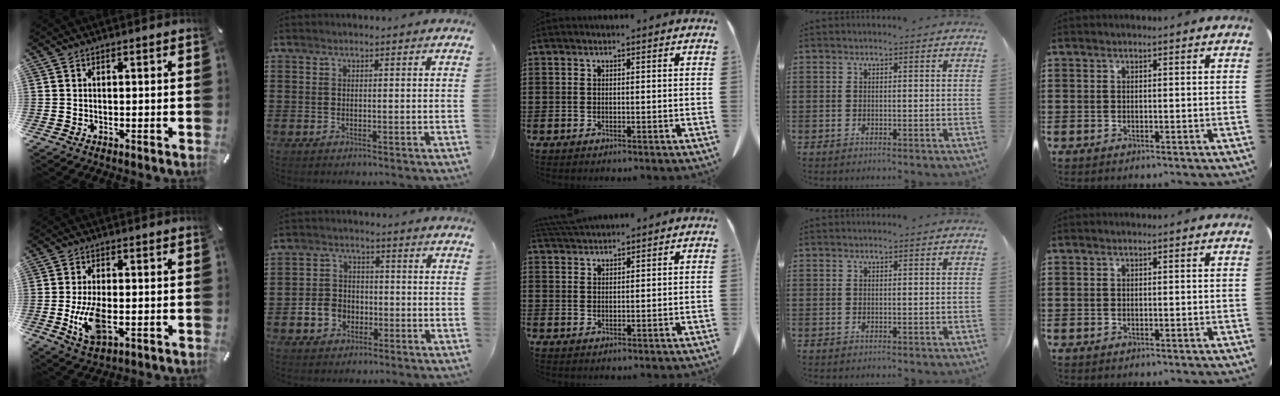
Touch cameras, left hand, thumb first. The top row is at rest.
{"thumb": {"total": 9.3, "force": [-1.6, 4.7, 7.9], "torque": [-0.174, -0.017, -0.030]}, "index": {"total": 4.6, "force": [-1.9, 3.7, 2.0], "torque": [-0.050, 0.008, -0.039]}, "middle": {"total": 2.8, "force": [2.8, 0.1, 0.5], "torque": [-0.018, -0.003, 0.054]}}